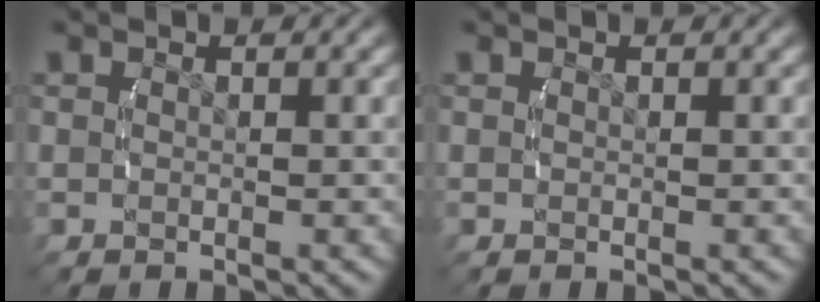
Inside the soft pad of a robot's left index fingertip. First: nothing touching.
{"total": 0.0}